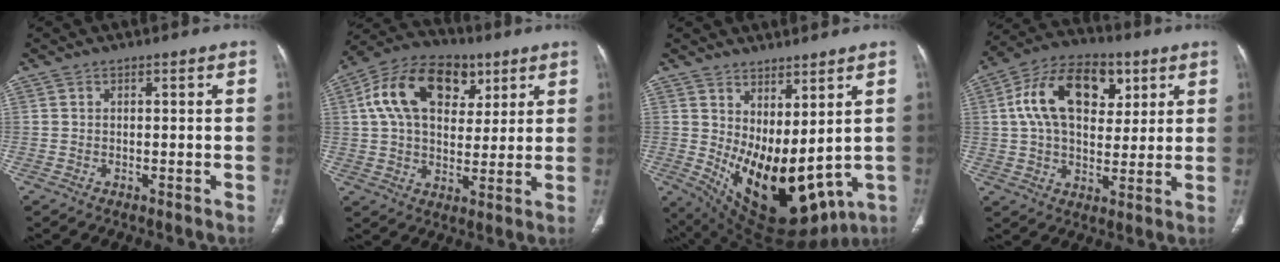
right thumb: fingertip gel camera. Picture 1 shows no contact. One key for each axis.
{"total": 18.3, "fx": 6.3, "fy": 12.0, "fz": 12.3, "tx": -0.195, "ty": 0.003, "tz": 0.101}
{"total": 17.8, "fx": 1.8, "fy": 8.7, "fz": 15.4, "tx": -0.237, "ty": -0.043, "tz": 0.066}
{"total": 17.9, "fx": 5.5, "fy": 11.1, "fz": 12.9, "tx": -0.195, "ty": 0.004, "tz": 0.087}